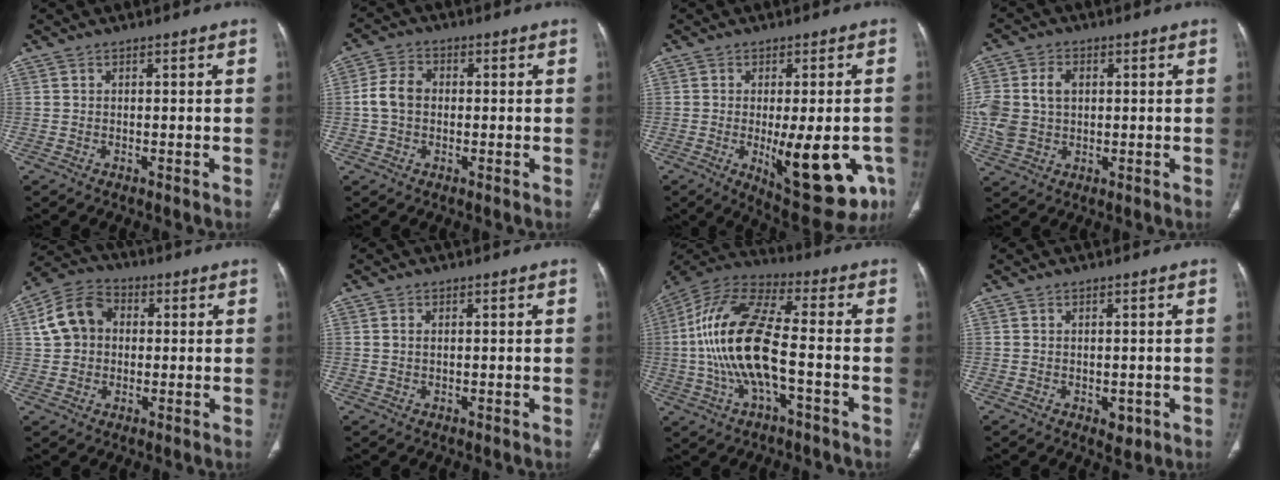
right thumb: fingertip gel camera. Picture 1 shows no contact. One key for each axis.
{"total": 5.8, "fx": 0.0, "fy": 4.4, "fz": 3.8, "tx": -0.070, "ty": 0.016, "tz": -0.008}
{"total": 17.1, "fx": -4.9, "fy": 6.4, "fz": 15.0, "tx": -0.155, "ty": -0.006, "tz": -0.044}
{"total": 10.6, "fx": 1.1, "fy": 7.9, "fz": 6.9, "tx": -0.150, "ty": 0.009, "tz": 0.028}
{"total": 9.9, "fx": 1.5, "fy": 8.0, "fz": 5.6, "tx": -0.093, "ty": 0.021, "tz": 0.017}
{"total": 1.2, "fx": 0.3, "fy": 0.8, "fz": 0.8, "tx": -0.020, "ty": 0.002, "tz": 0.008}
{"total": 17.9, "fx": -2.4, "fy": 6.6, "fz": 16.5, "tx": -0.346, "ty": 0.036, "tz": -0.046}
{"total": 2.1, "fx": -0.5, "fy": 1.4, "fz": 1.5, "tx": -0.011, "ty": -0.003, "tz": 0.002}